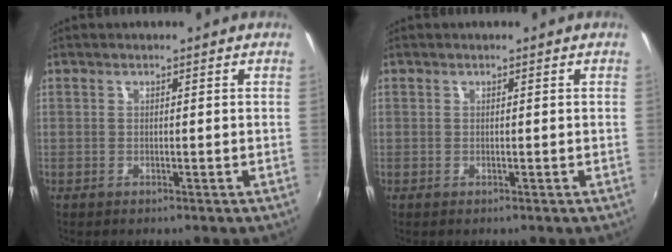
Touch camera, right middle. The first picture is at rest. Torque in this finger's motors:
{"motor_torque": [-0.04, -0.02, 0.00, 0.00]}